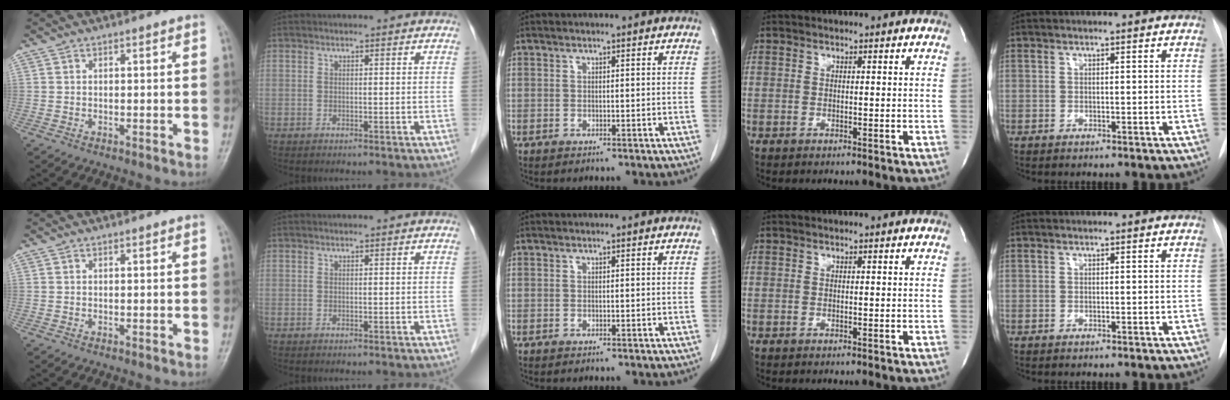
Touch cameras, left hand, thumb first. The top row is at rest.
{}